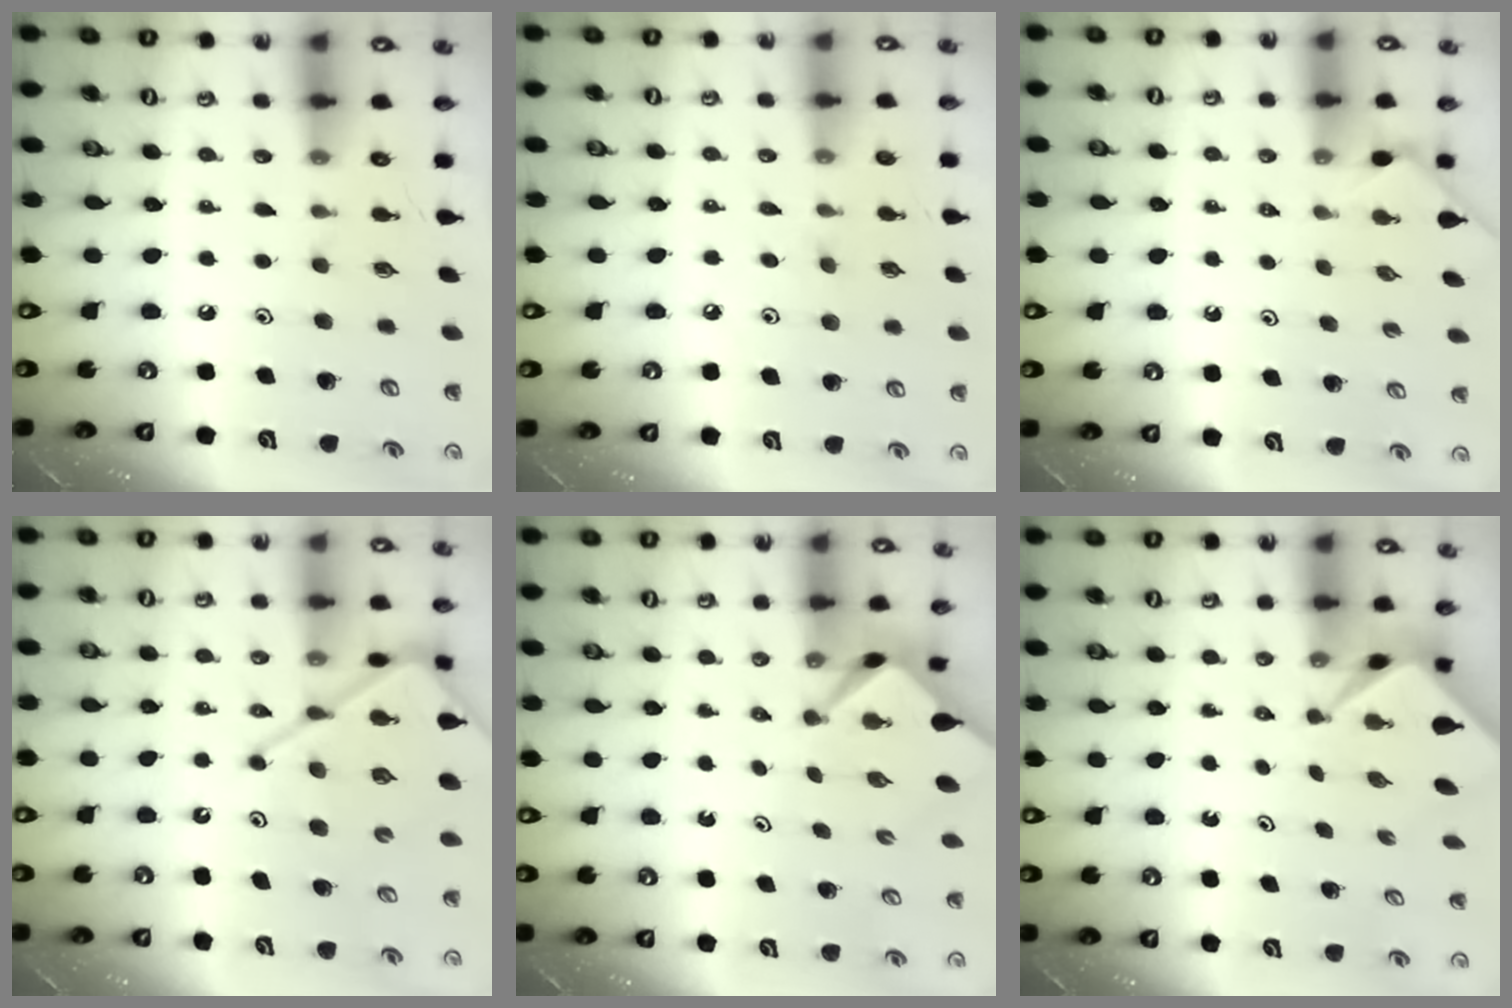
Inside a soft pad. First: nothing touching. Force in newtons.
{"total": 5.1, "press": 5.0, "slide": 0.7}
{"total": 1.0, "press": 0.9, "slide": 0.3}
{"total": 13.0, "press": 12.9, "slide": 1.2}
{"total": 2.2, "press": 2.2, "slide": 0.1}
{"total": 1.9, "press": 1.9, "slide": 0.2}